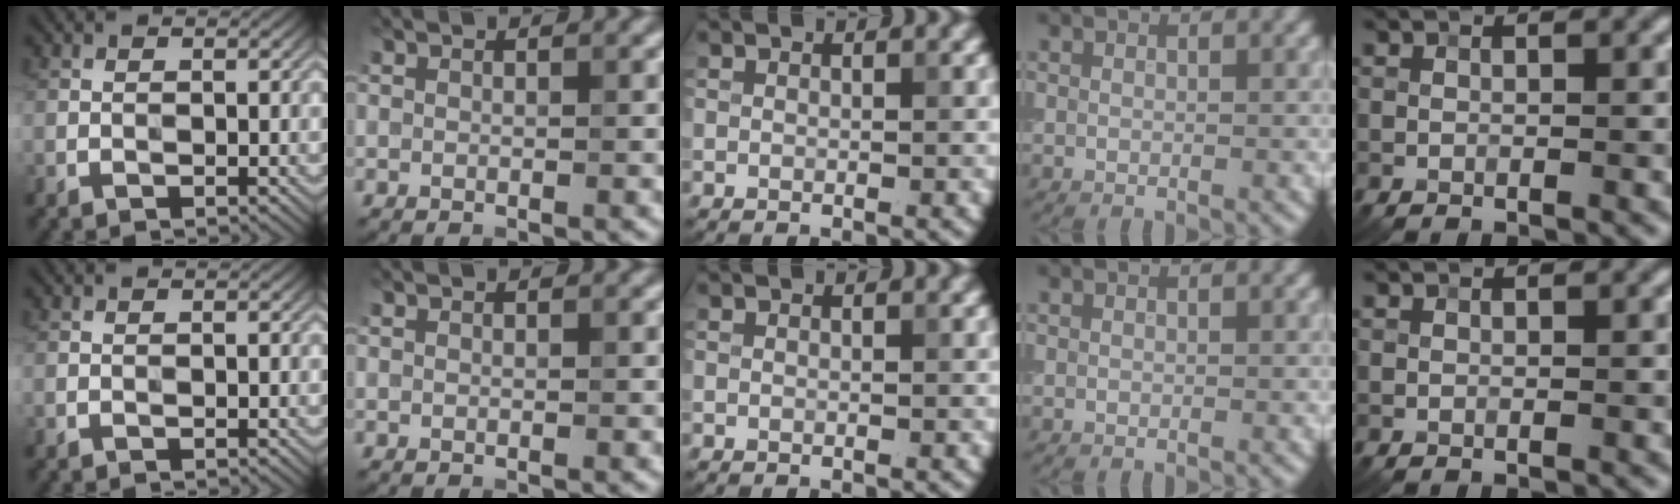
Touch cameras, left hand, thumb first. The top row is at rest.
{}